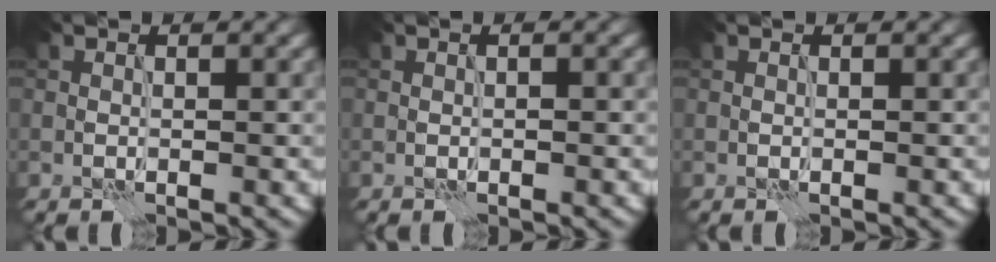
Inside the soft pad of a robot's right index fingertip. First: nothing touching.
{"total": 0.6, "force": [-0.1, 0.1, 0.6], "torque": [-0.007, 0.002, 0.000]}
{"total": 0.0}